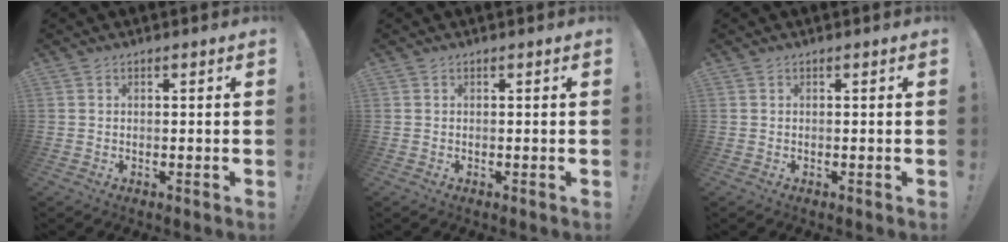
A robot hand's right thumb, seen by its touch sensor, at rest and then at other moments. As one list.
[{"total": 0.0}, {"total": 0.0}]